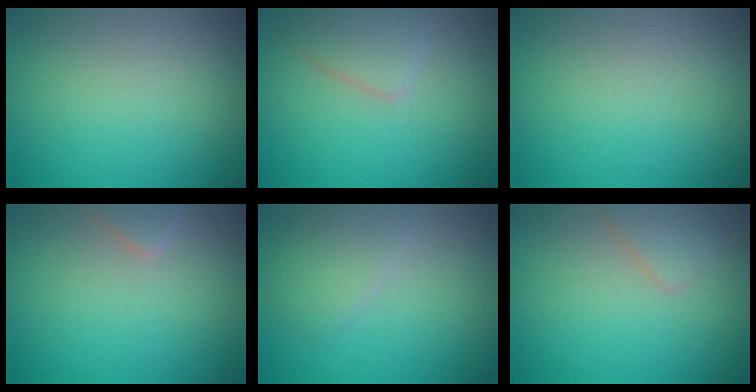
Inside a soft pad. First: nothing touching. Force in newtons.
{"total": 2.4, "press": 2.4, "slide": 0.1}
{"total": 0.0}
{"total": 1.5, "press": 1.5, "slide": 0.1}
{"total": 2.4, "press": 2.4, "slide": 0.2}
{"total": 1.6, "press": 1.6, "slide": 0.1}